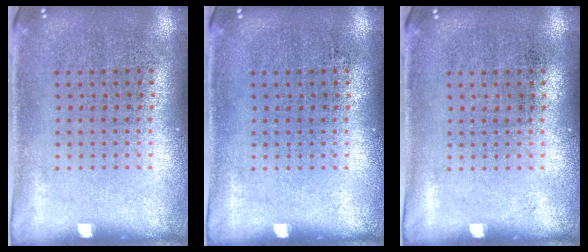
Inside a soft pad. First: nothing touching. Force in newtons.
{"total": 0.0}
{"total": 0.0}